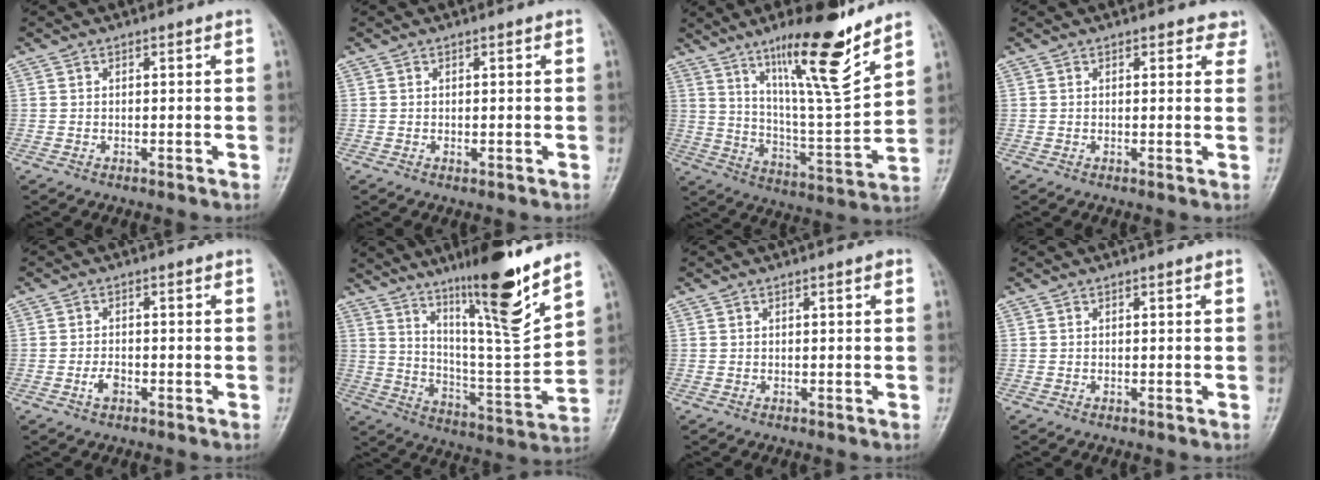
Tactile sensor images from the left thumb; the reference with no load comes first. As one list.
[{"total": 0.7, "force": [0.1, 0.4, 0.6], "torque": [-0.008, -0.001, 0.005]}, {"total": 18.5, "force": [12.4, 2.7, 13.5], "torque": [-0.199, -0.080, 0.213]}, {"total": 2.8, "force": [2.1, 1.5, 1.1], "torque": [0.017, -0.007, 0.016]}, {"total": 2.3, "force": [-1.1, 1.3, 1.6], "torque": [-0.030, 0.007, -0.022]}, {"total": 18.6, "force": [12.9, 1.5, 13.3], "torque": [-0.188, -0.089, 0.219]}, {"total": 0.8, "force": [0.2, 0.2, 0.8], "torque": [-0.012, 0.002, 0.002]}, {"total": 0.0}]